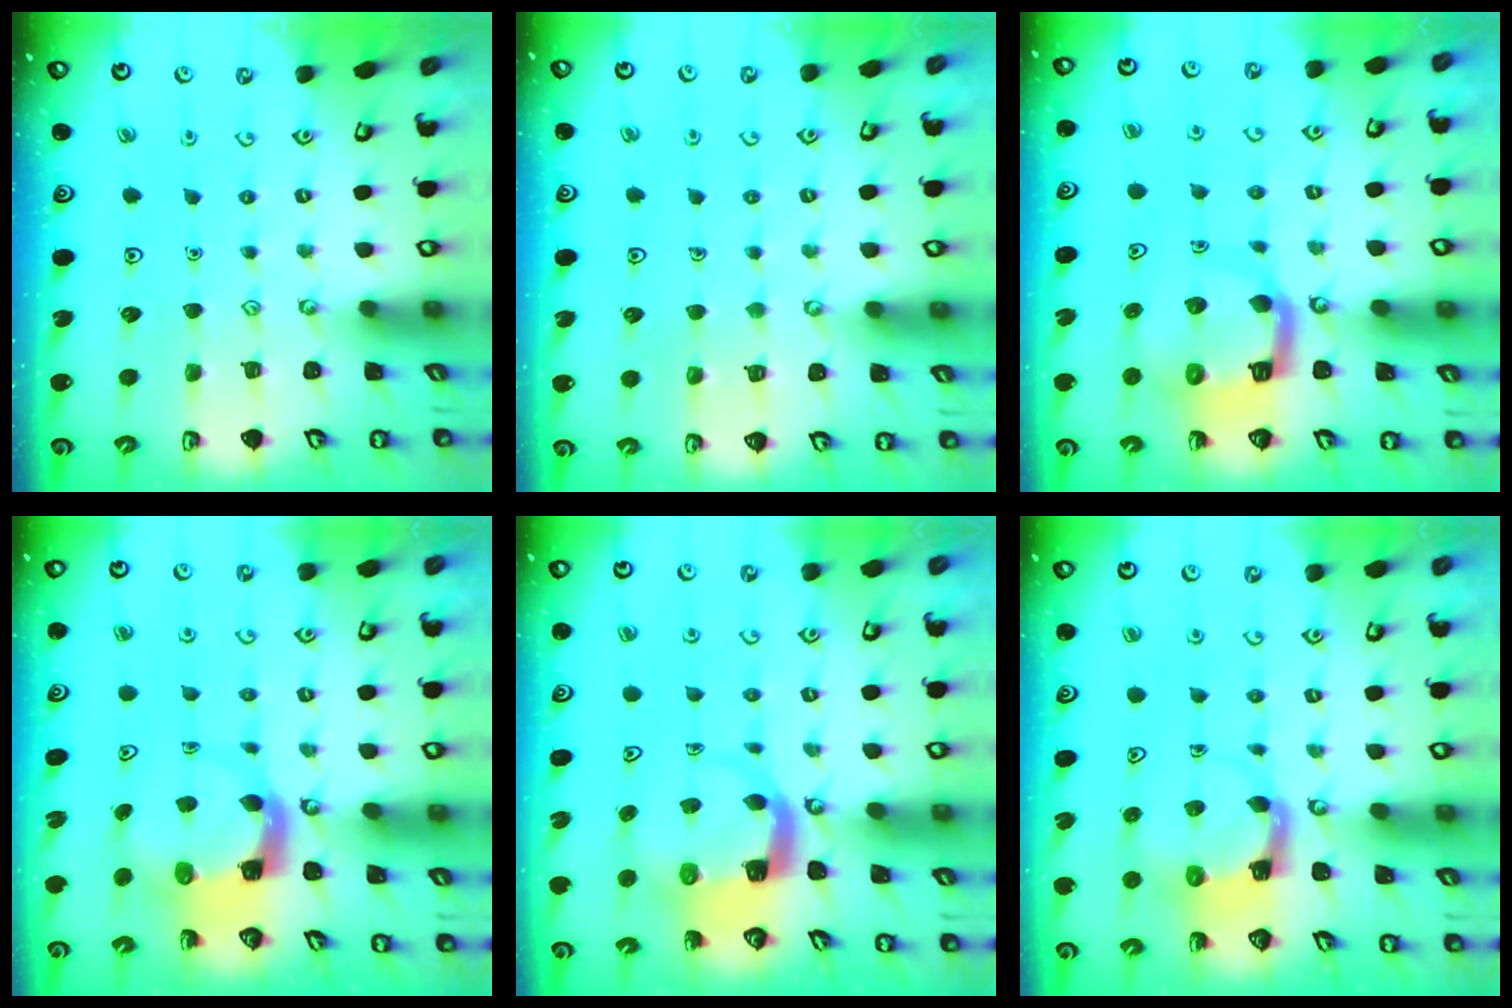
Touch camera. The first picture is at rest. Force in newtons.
{"total": 3.9, "press": 3.9, "slide": 0.3}
{"total": 11.0, "press": 10.9, "slide": 1.3}
{"total": 3.8, "press": 3.8, "slide": 0.6}
{"total": 4.5, "press": 4.5, "slide": 0.6}
{"total": 3.8, "press": 3.7, "slide": 0.7}